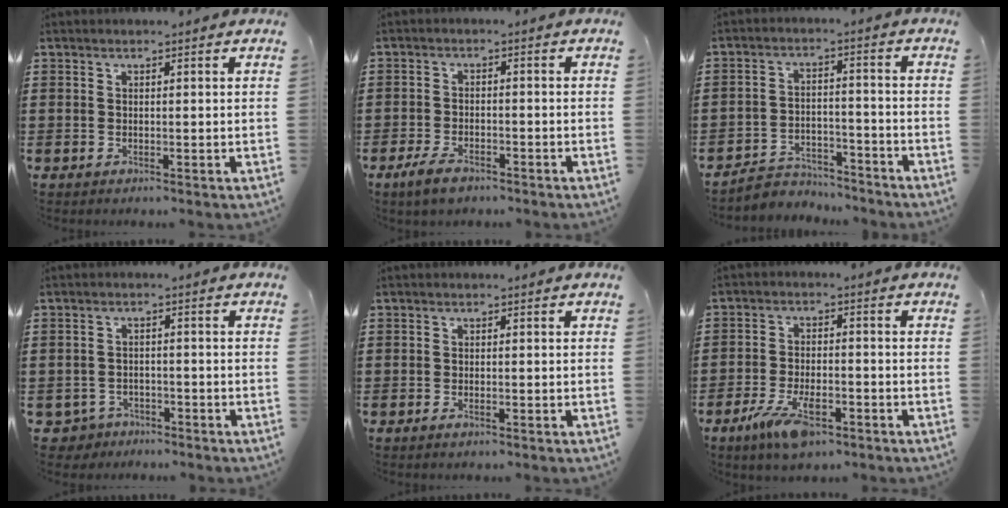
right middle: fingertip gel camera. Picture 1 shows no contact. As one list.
[{"total": 3.3, "force": [-2.4, 1.4, 1.8], "torque": [-0.046, 0.001, -0.048]}, {"total": 4.5, "force": [-4.4, 0.9, 0.3], "torque": [-0.019, 0.004, -0.094]}, {"total": 2.7, "force": [-2.5, 1.1, -0.1], "torque": [-0.016, -0.004, -0.059]}, {"total": 0.6, "force": [-0.3, 0.2, 0.5], "torque": [-0.011, -0.003, -0.006]}, {"total": 6.9, "force": [-3.9, 2.6, 5.1], "torque": [-0.105, 0.000, -0.071]}]